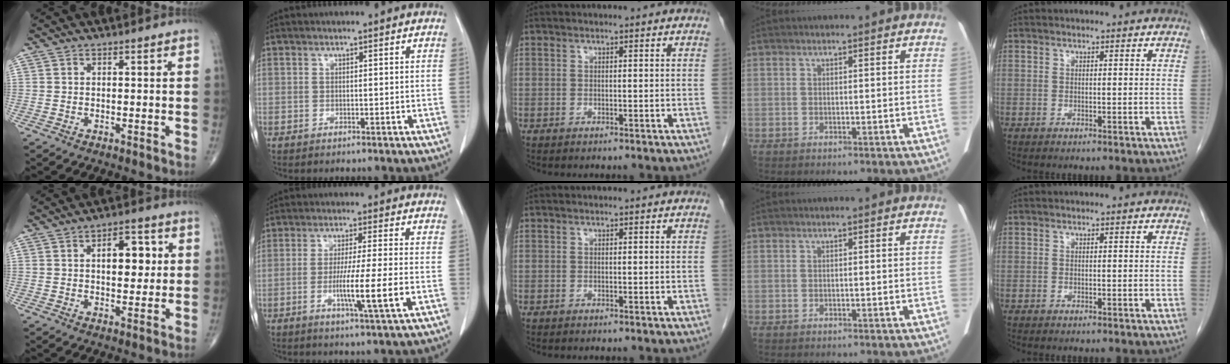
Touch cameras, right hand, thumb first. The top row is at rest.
{"thumb": {"total": 8.2, "force": [1.6, 4.5, 6.6], "torque": [-0.066, 0.002, 0.023]}, "index": {"total": 8.6, "force": [-2.2, -0.8, 8.2], "torque": [-0.142, -0.019, -0.040]}}